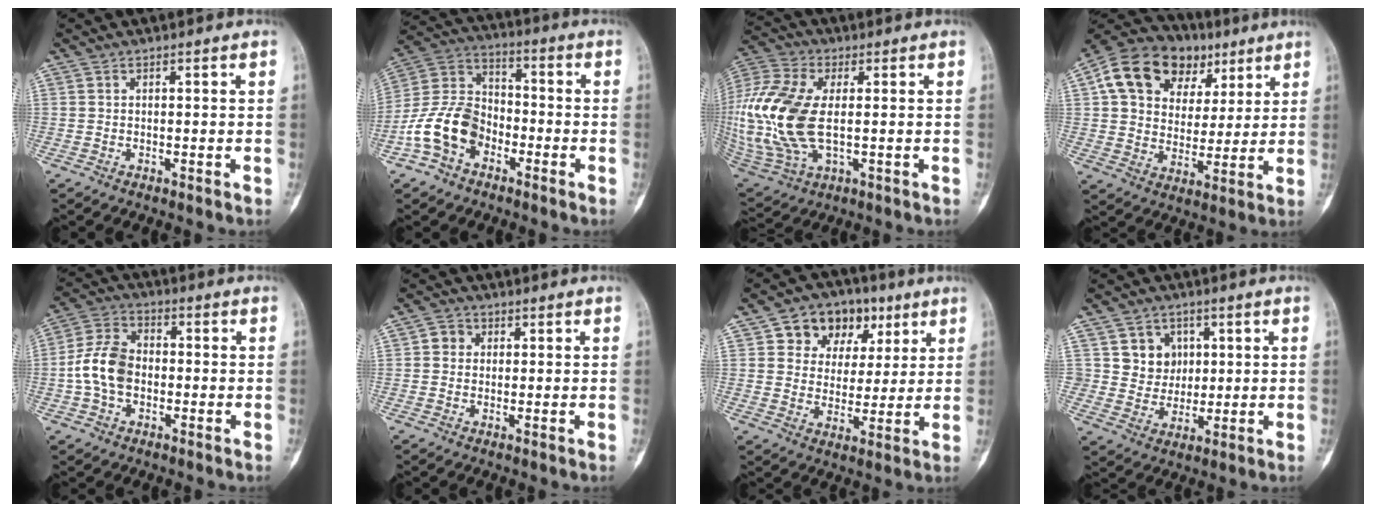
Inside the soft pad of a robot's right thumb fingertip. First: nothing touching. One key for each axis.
{"total": 13.0, "fx": -5.6, "fy": 9.1, "fz": 7.4, "tx": -0.135, "ty": 0.052, "tz": -0.116}
{"total": 22.9, "fx": 0.2, "fy": 12.8, "fz": 18.9, "tx": -0.460, "ty": -0.007, "tz": 0.013}
{"total": 19.4, "fx": 8.3, "fy": 14.0, "fz": 10.5, "tx": -0.149, "ty": 0.010, "tz": 0.139}
{"total": 9.8, "fx": -1.4, "fy": 6.9, "fz": 6.9, "tx": -0.126, "ty": 0.026, "tz": -0.036}
{"total": 2.8, "fx": 0.6, "fy": 2.6, "fz": 1.0, "tx": -0.001, "ty": 0.003, "tz": 0.005}
{"total": 12.9, "fx": 5.8, "fy": 9.8, "fz": 6.1, "tx": -0.049, "ty": -0.005, "tz": 0.092}
{"total": 7.5, "fx": 2.4, "fy": 6.9, "fz": 1.7, "tx": 0.013, "ty": -0.005, "tz": 0.043}